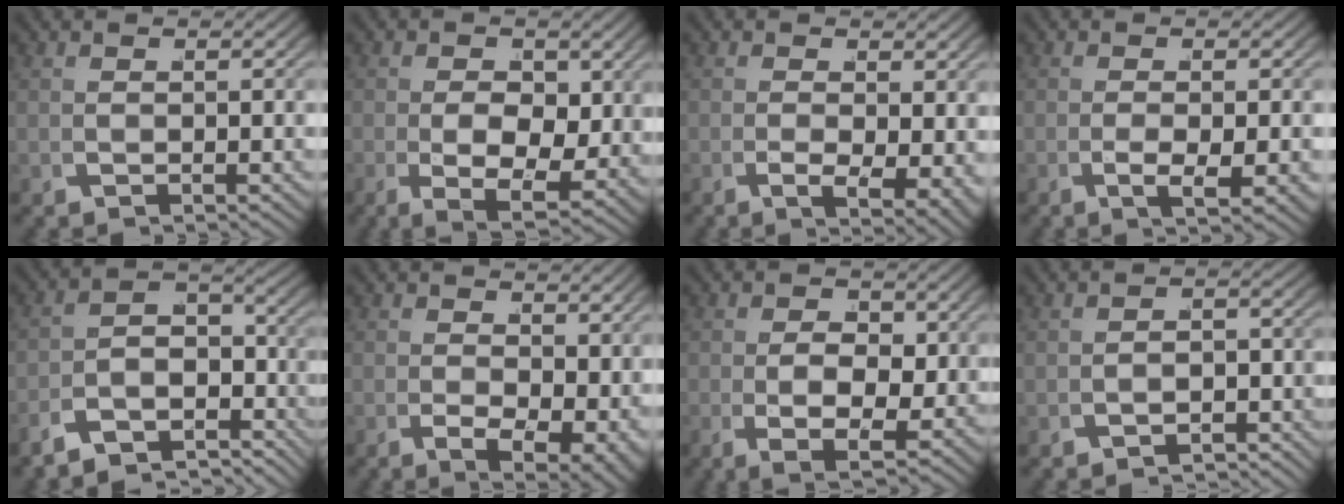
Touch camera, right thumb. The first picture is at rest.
{"total": 8.2, "force": [-1.1, 5.2, 6.3], "torque": [-0.114, -0.044, 0.002]}
{"total": 5.0, "force": [-1.1, 2.5, 4.2], "torque": [-0.074, -0.026, -0.004]}
{"total": 3.6, "force": [-0.9, 1.3, 3.3], "torque": [-0.057, -0.006, -0.011]}
{"total": 9.1, "force": [-4.8, 5.4, 5.5], "torque": [-0.089, -0.027, -0.078]}
{"total": 5.7, "force": [-0.9, 3.4, 4.5], "torque": [-0.078, -0.039, 0.006]}
{"total": 6.1, "force": [-0.4, 3.6, 4.9], "torque": [-0.087, -0.021, 0.002]}
{"total": 3.1, "force": [-3.0, 0.5, 0.6], "torque": [-0.001, -0.008, -0.045]}